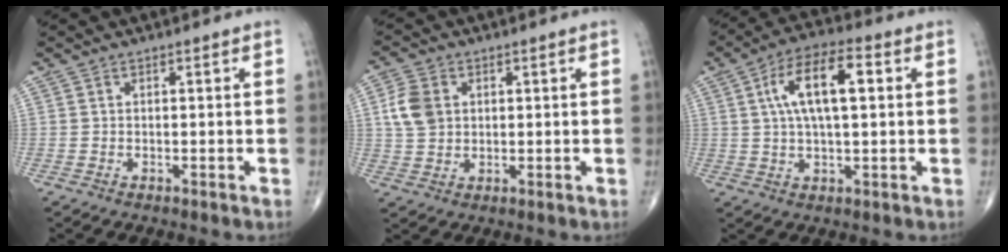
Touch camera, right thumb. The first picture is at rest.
{"total": 6.6, "force": [1.4, 5.0, 4.0], "torque": [-0.076, 0.001, 0.027]}
{"total": 12.2, "force": [2.7, 4.9, 10.9], "torque": [-0.190, 0.020, 0.042]}